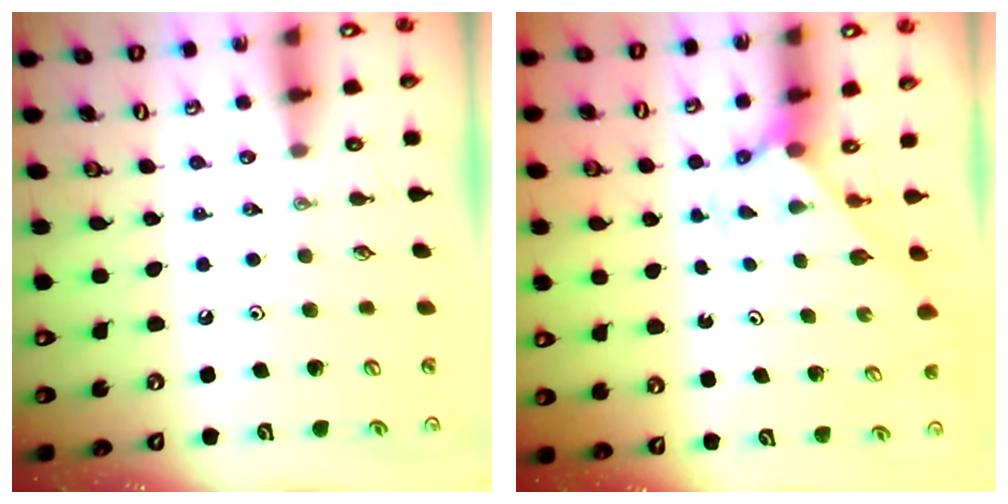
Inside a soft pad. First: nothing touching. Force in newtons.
{"total": 2.3, "press": 2.3, "slide": 0.2}